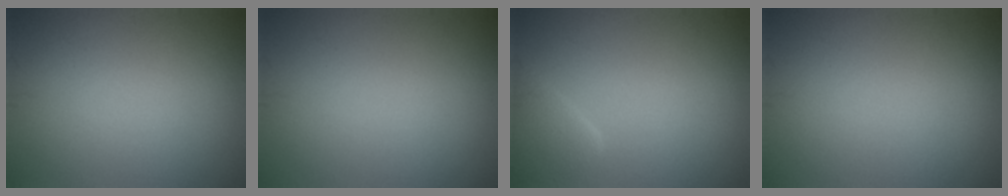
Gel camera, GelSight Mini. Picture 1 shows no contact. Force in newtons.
{"total": 0.0}
{"total": 2.3, "press": 2.3, "slide": 0.2}
{"total": 0.0}